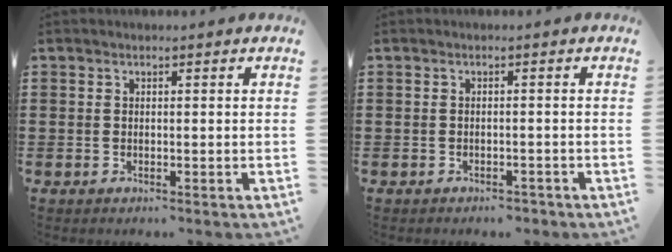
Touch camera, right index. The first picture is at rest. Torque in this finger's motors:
{"motor_torque": [0.16, 0.53, -0.37, -0.15]}